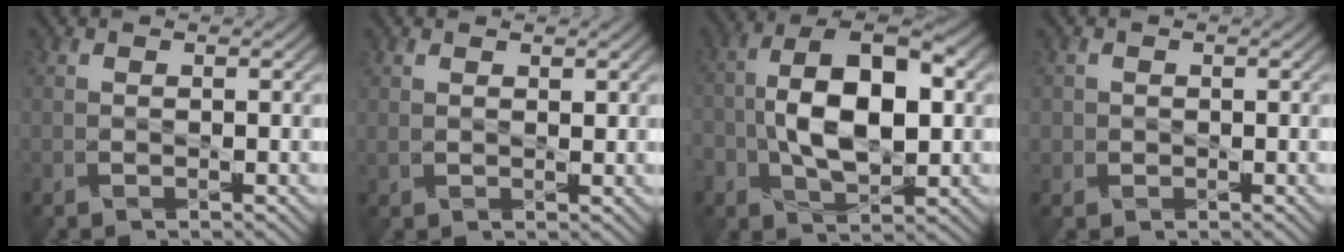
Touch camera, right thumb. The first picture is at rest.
{"total": 1.3, "force": [1.0, 0.6, 0.6], "torque": [-0.018, -0.004, 0.023]}
{"total": 11.8, "force": [-0.3, 6.6, 9.8], "torque": [-0.180, 0.009, -0.010]}
{"total": 1.4, "force": [0.0, 1.4, 0.1], "torque": [0.003, -0.006, -0.001]}